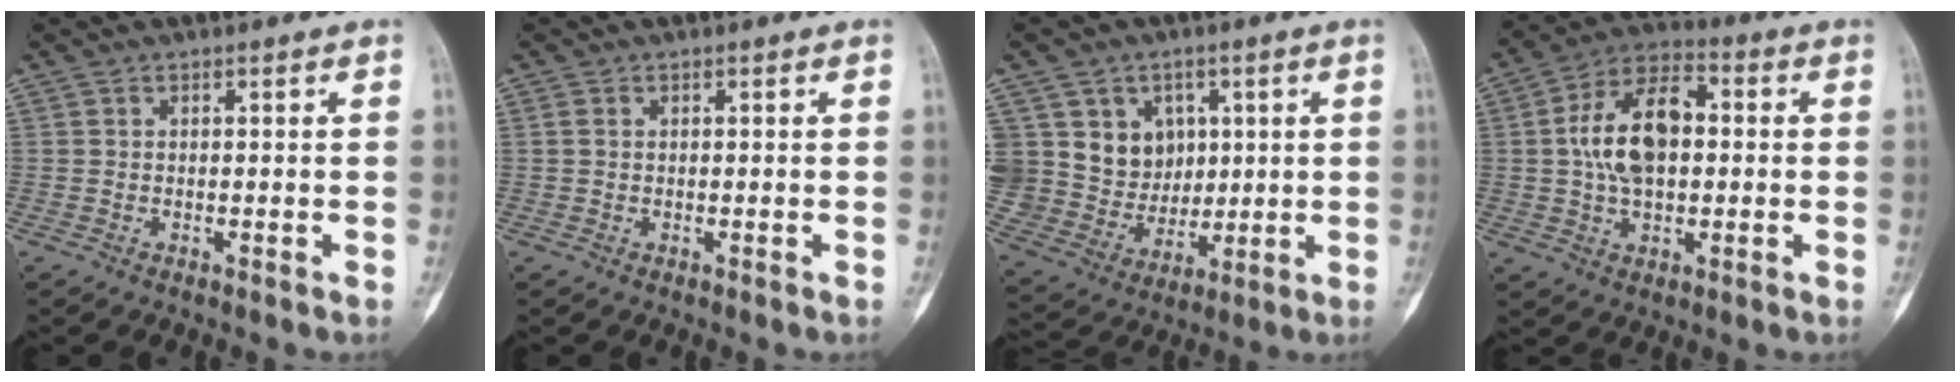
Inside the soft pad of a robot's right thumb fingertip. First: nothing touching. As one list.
[{"total": 0.9, "force": [0.3, 0.6, 0.5], "torque": [-0.014, 0.003, 0.008]}, {"total": 14.5, "force": [4.5, 12.8, 5.2], "torque": [-0.054, 0.000, 0.107]}, {"total": 14.1, "force": [1.0, 8.2, 11.4], "torque": [-0.188, 0.022, 0.009]}]